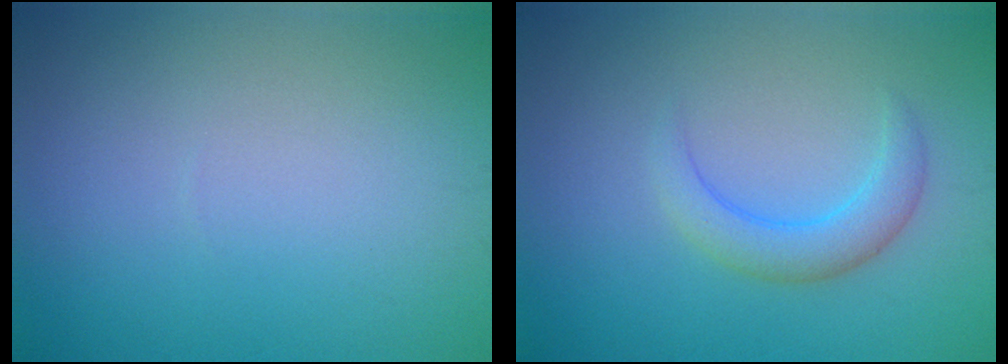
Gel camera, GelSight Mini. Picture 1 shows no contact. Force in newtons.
{"total": 2.9, "press": 2.9, "slide": 0.2}